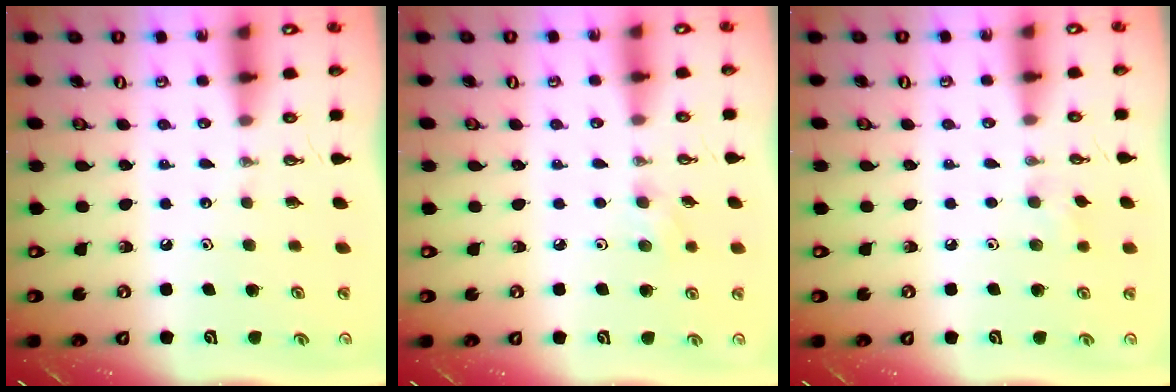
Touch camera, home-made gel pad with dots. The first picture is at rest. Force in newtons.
{"total": 4.3, "press": 3.9, "slide": 1.9}
{"total": 5.8, "press": 5.7, "slide": 0.8}